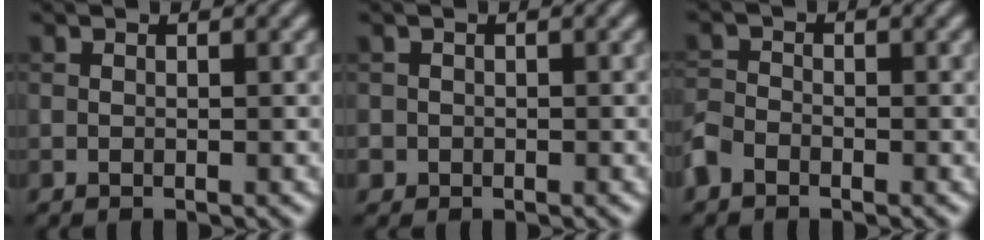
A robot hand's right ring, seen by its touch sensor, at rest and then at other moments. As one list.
[{"total": 0.8, "force": [-0.2, 0.8, -0.1], "torque": [0.011, -0.004, -0.004]}, {"total": 2.1, "force": [-1.6, 1.3, 0.7], "torque": [-0.016, 0.003, -0.042]}]